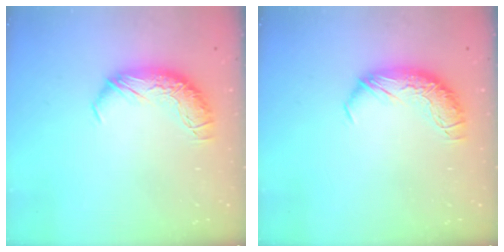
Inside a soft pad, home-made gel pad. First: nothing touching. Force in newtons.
{"total": 0.0}